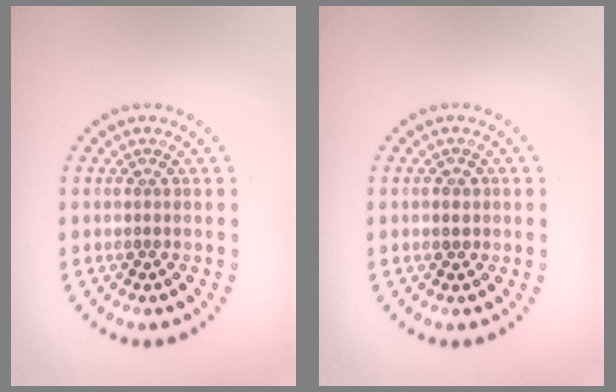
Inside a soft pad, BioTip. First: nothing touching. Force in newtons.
{"total": 1.1, "press": 1.0, "slide": 0.4}